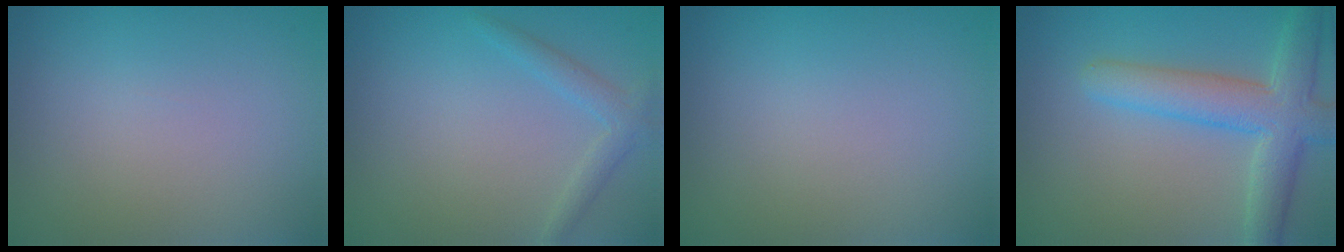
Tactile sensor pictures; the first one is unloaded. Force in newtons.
{"total": 1.7, "press": 1.7, "slide": 0.1}
{"total": 0.0}
{"total": 5.8, "press": 5.8, "slide": 0.5}